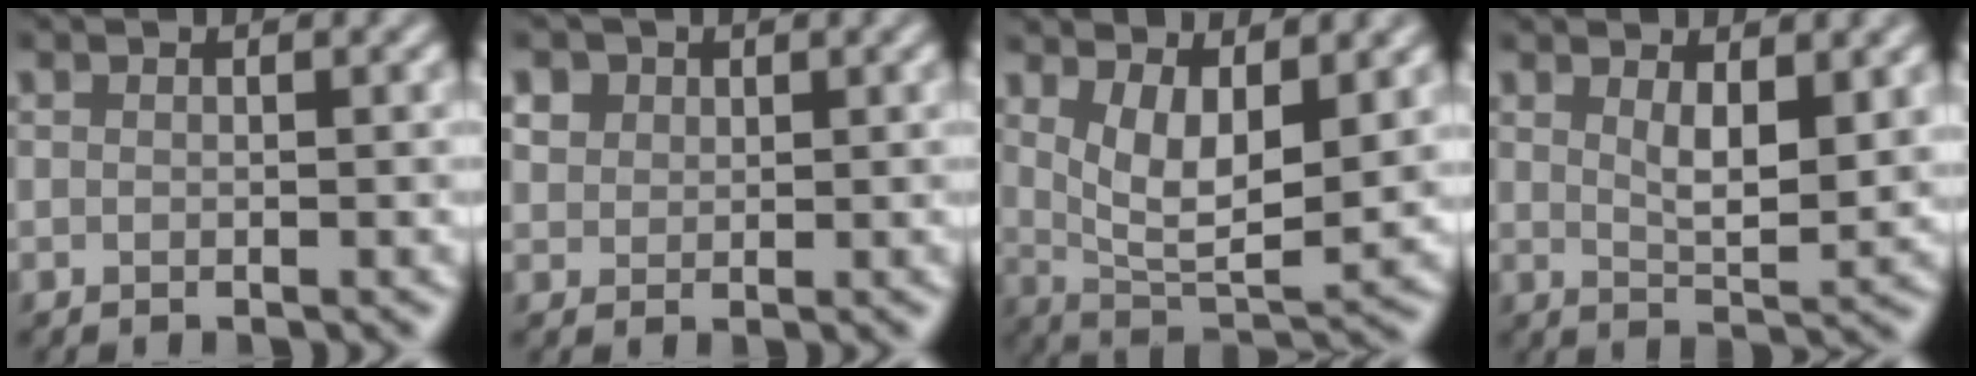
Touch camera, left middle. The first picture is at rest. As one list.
[{"total": 2.1, "force": [1.2, 1.6, 0.7], "torque": [-0.019, 0.000, 0.024]}, {"total": 6.4, "force": [2.6, 2.3, 5.4], "torque": [-0.102, -0.018, 0.053]}, {"total": 3.5, "force": [1.5, 1.0, 3.0], "torque": [-0.054, -0.009, 0.031]}]